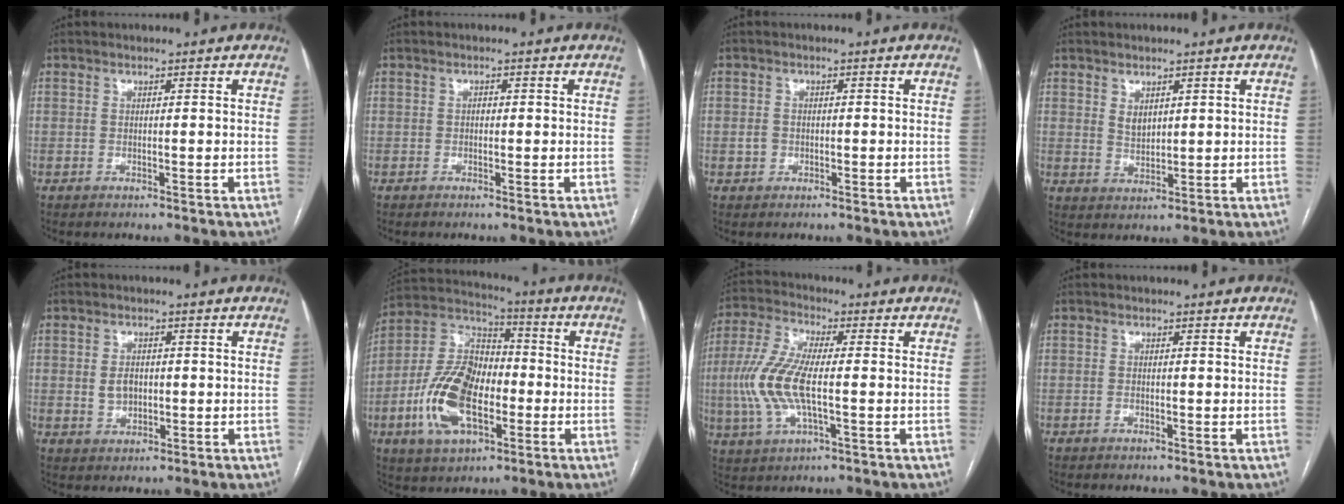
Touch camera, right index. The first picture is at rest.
{"total": 0.8, "force": [-0.1, 0.5, 0.5], "torque": [-0.007, 0.002, -0.005]}
{"total": 1.5, "force": [-0.5, 1.3, 0.6], "torque": [-0.011, 0.005, -0.005]}
{"total": 2.5, "force": [1.3, 1.6, 1.5], "torque": [-0.028, -0.003, 0.032]}
{"total": 3.3, "force": [0.1, 2.6, 2.2], "torque": [-0.039, 0.003, 0.007]}
{"total": 16.0, "force": [-4.4, 8.4, 13.0], "torque": [-0.279, 0.016, -0.077]}
{"total": 11.1, "force": [-1.2, 3.3, 10.5], "torque": [-0.246, 0.004, -0.023]}
{"total": 0.7, "force": [-0.3, 0.3, 0.5], "torque": [-0.012, 0.000, -0.005]}